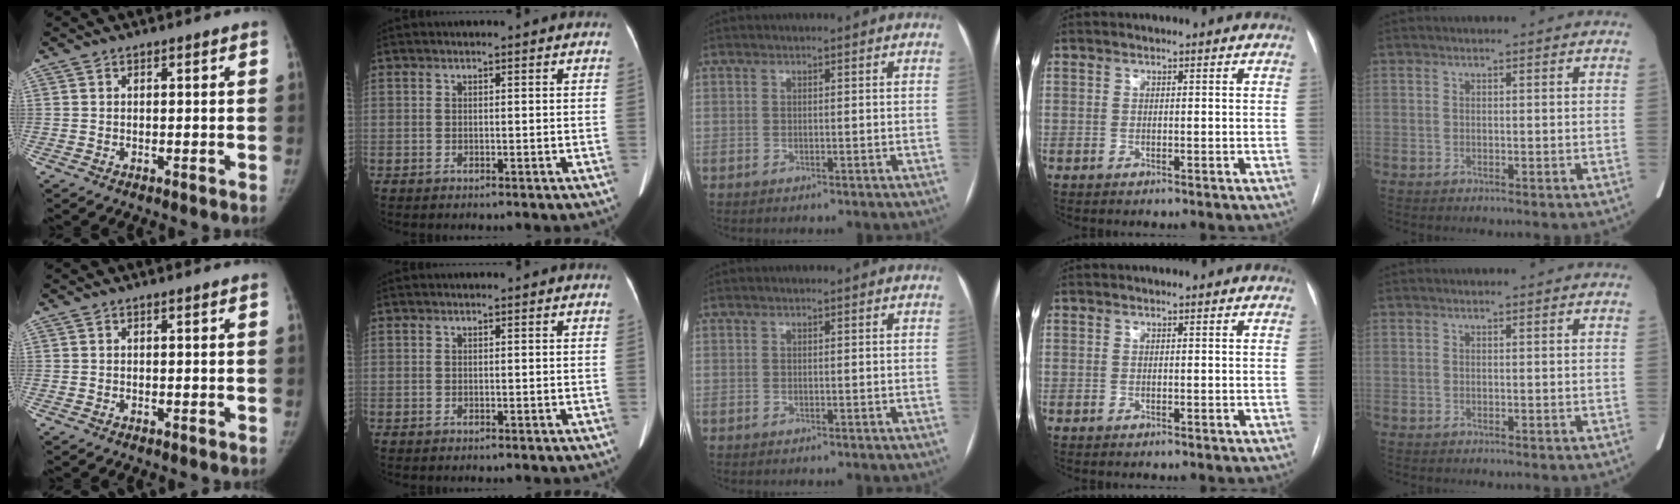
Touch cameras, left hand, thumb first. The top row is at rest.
{}